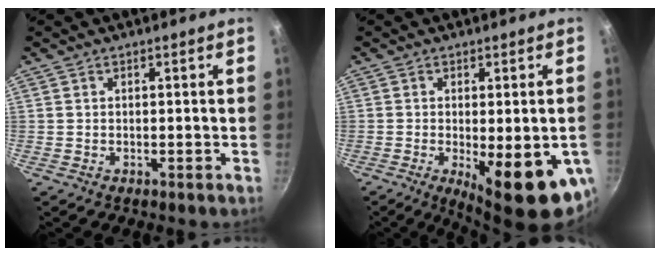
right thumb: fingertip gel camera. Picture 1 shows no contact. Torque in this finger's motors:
{"motor_torque": [-0.09, 0.95, 0.19, -0.10, 0.33]}